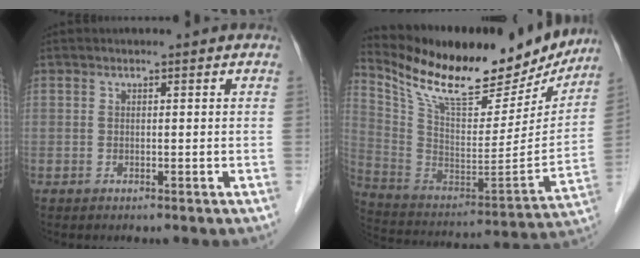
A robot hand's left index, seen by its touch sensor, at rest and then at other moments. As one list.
[{"total": 25.9, "force": [21.4, 7.7, 12.5], "torque": [-0.221, -0.017, 0.329]}]